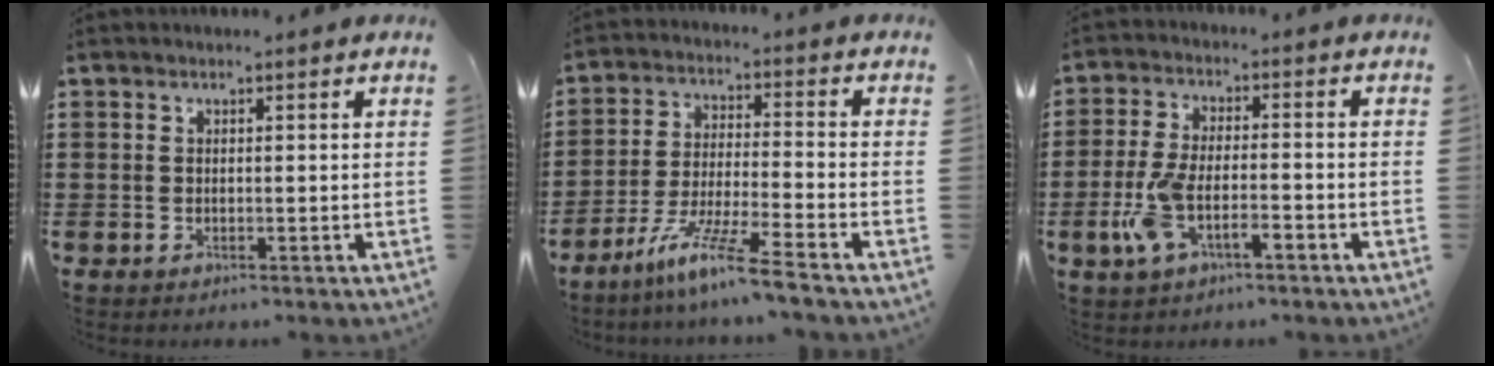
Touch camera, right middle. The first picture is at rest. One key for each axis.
{"total": 9.2, "fx": -7.3, "fy": -0.6, "fz": 5.6, "tx": -0.112, "ty": -0.012, "tz": -0.144}
{"total": 6.7, "fx": -3.1, "fy": 2.4, "fz": 5.4, "tx": -0.122, "ty": -0.005, "tz": -0.061}